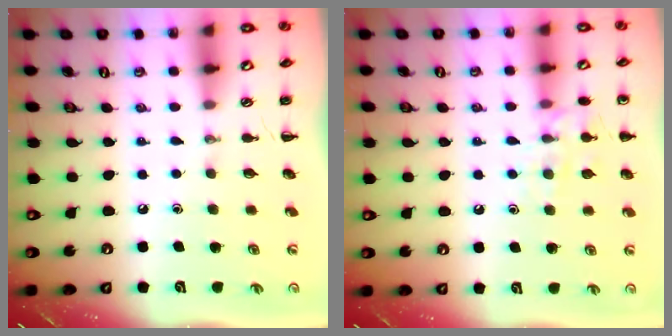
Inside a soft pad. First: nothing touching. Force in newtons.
{"total": 10.0, "press": 9.9, "slide": 1.0}